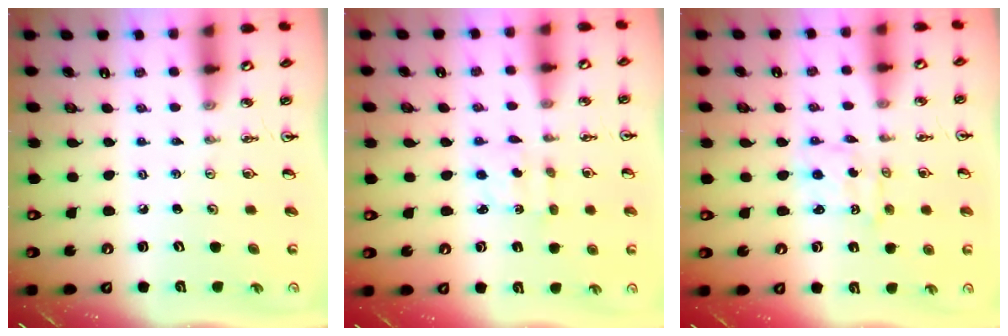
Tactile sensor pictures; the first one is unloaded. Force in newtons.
{"total": 2.2, "press": 2.1, "slide": 0.6}
{"total": 1.2, "press": 1.2, "slide": 0.1}